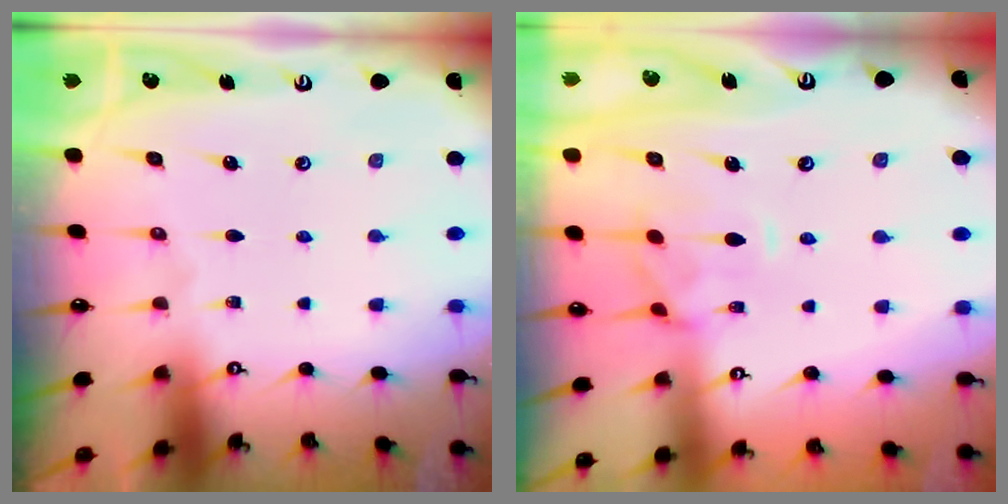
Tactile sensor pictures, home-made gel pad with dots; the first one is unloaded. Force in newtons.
{"total": 1.3, "press": 0.9, "slide": 0.9}